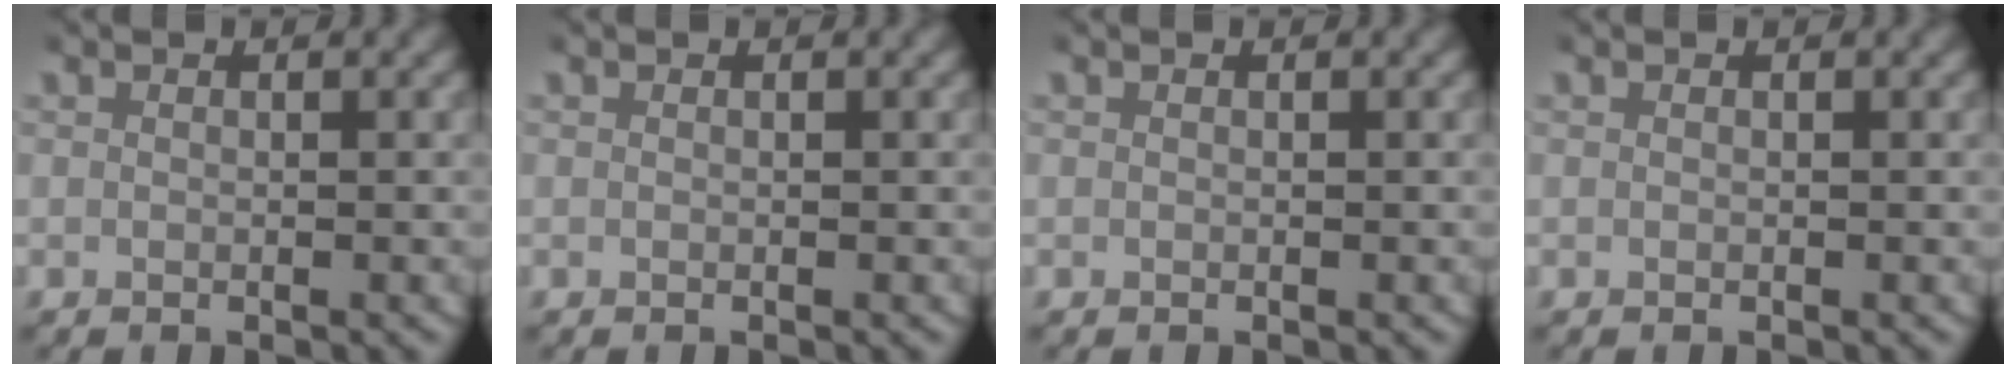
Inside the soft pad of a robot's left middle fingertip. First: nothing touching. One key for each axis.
{"total": 0.0}
{"total": 0.0}
{"total": 0.0}